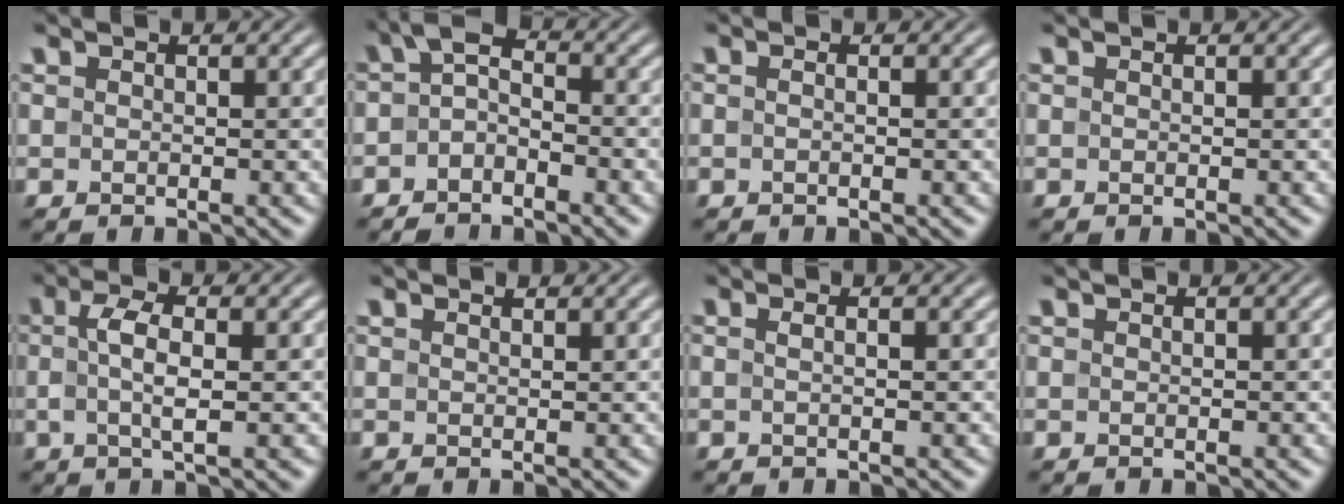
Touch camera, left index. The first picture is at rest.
{"total": 3.2, "force": [-1.4, 1.8, 2.3], "torque": [-0.041, 0.007, -0.038]}
{"total": 0.7, "force": [-0.1, 0.2, 0.7], "torque": [-0.011, -0.004, -0.008]}
{"total": 0.0}
{"total": 3.3, "force": [0.1, 0.8, 3.2], "torque": [-0.064, 0.004, 0.001]}
{"total": 0.7, "force": [0.6, 0.2, 0.3], "torque": [-0.008, 0.000, 0.010]}
{"total": 1.3, "force": [0.3, 0.6, 1.2], "torque": [-0.010, -0.002, -0.010]}
{"total": 0.0}